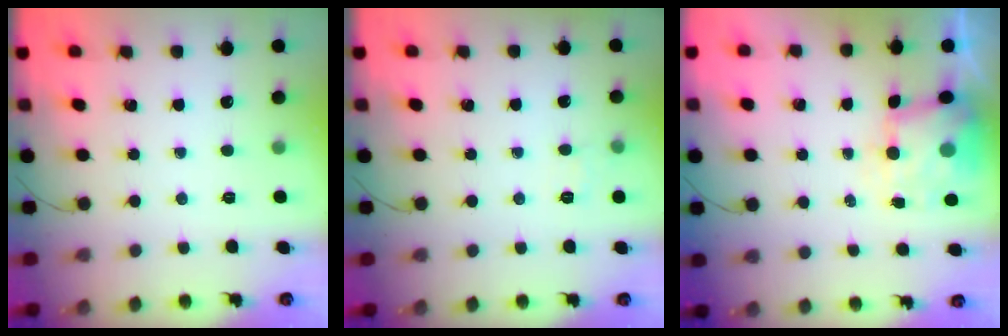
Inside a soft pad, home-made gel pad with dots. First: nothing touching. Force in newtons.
{"total": 4.6, "press": 4.4, "slide": 1.2}
{"total": 6.6, "press": 6.4, "slide": 1.4}